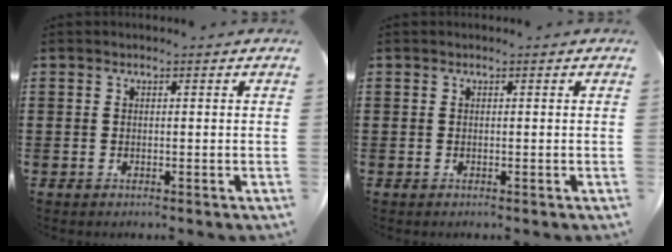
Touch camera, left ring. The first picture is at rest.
{"total": 0.0}